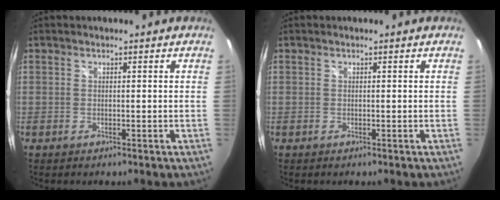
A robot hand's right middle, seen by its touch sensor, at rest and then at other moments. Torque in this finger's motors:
{"motor_torque": [0.00, -0.01, 0.00, 0.01]}